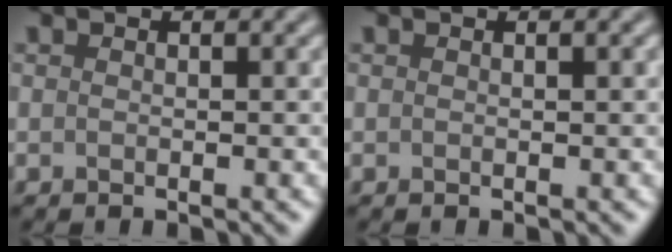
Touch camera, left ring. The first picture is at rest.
{"total": 0.0}